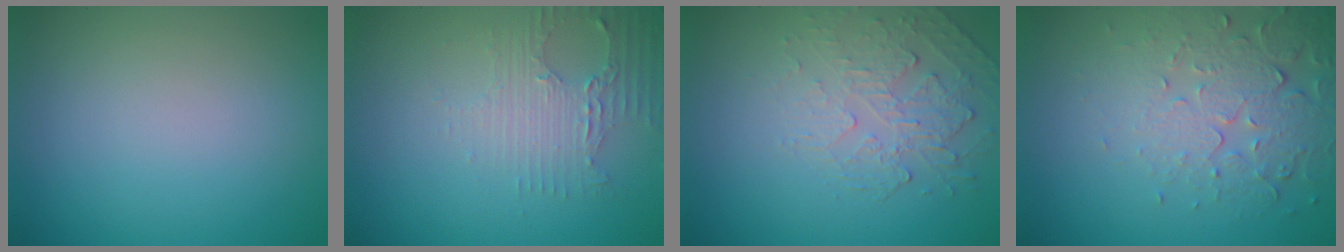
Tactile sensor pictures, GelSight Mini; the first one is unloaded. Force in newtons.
{"total": 2.9, "press": 2.5, "slide": 1.5}
{"total": 2.2, "press": 1.4, "slide": 1.7}
{"total": 5.2, "press": 3.8, "slide": 3.5}